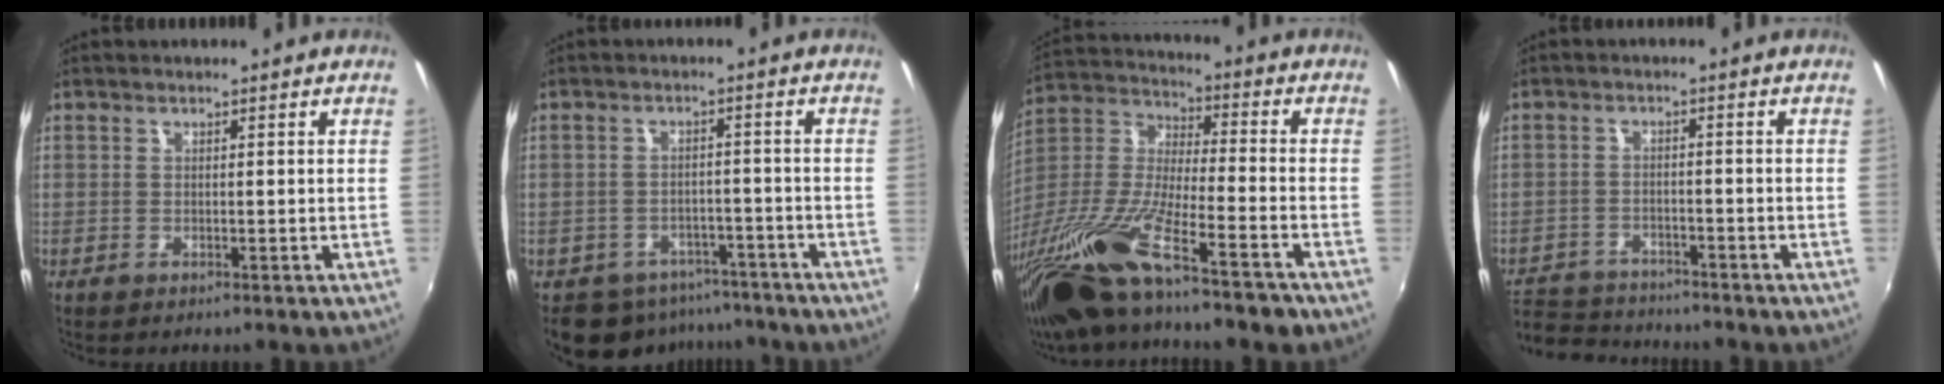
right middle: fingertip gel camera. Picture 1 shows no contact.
{"total": 9.7, "force": [-7.4, 5.9, 2.5], "torque": [-0.057, 0.010, -0.088]}
{"total": 22.7, "force": [-16.3, 3.3, 15.5], "torque": [-0.302, -0.049, -0.298]}
{"total": 9.6, "force": [-8.7, 3.6, 1.9], "torque": [-0.068, 0.006, -0.148]}